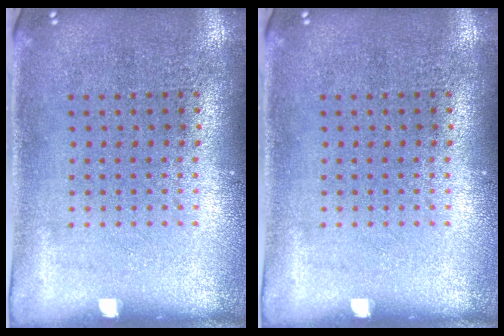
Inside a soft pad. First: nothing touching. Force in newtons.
{"total": 0.0}